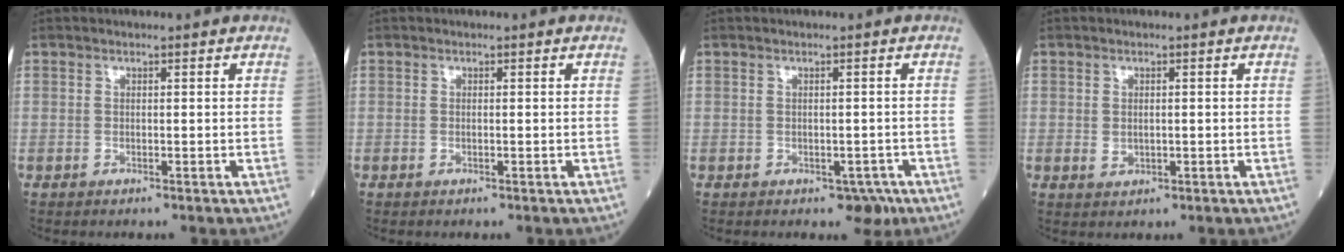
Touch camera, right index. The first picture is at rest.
{"total": 0.0}
{"total": 2.4, "force": [-1.2, 1.6, 1.4], "torque": [-0.010, 0.001, -0.007]}
{"total": 1.7, "force": [-0.1, 1.2, 1.2], "torque": [-0.025, -0.004, 0.003]}